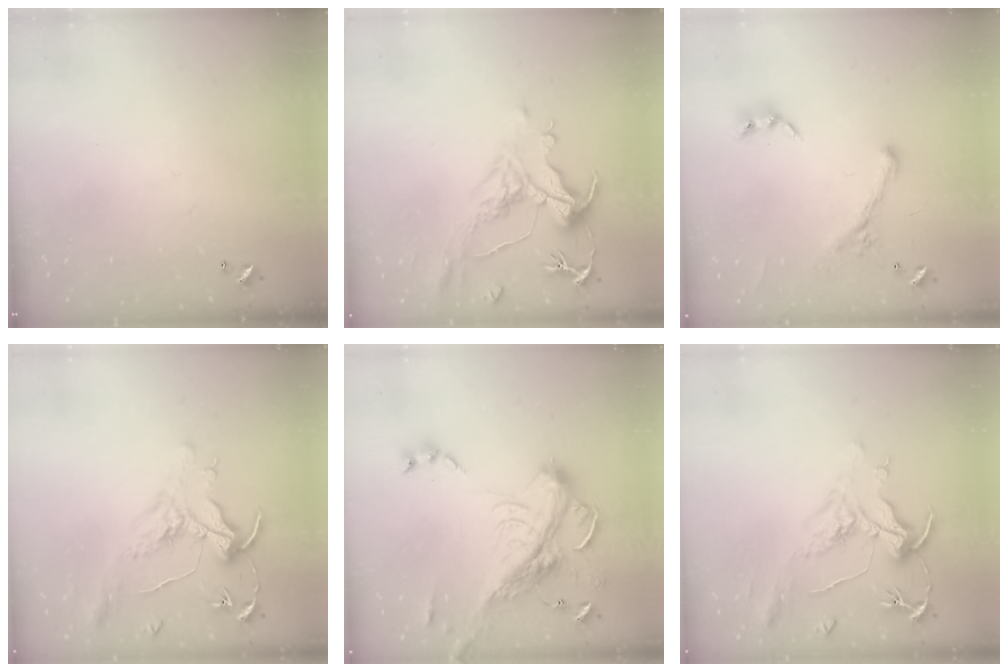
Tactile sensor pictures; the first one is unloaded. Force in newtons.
{"total": 1.5, "press": 0.4, "slide": 1.4}
{"total": 1.1, "press": 0.6, "slide": 0.9}
{"total": 1.5, "press": 1.3, "slide": 0.7}
{"total": 10.6, "press": 10.4, "slide": 2.2}
{"total": 2.2, "press": 1.7, "slide": 1.4}